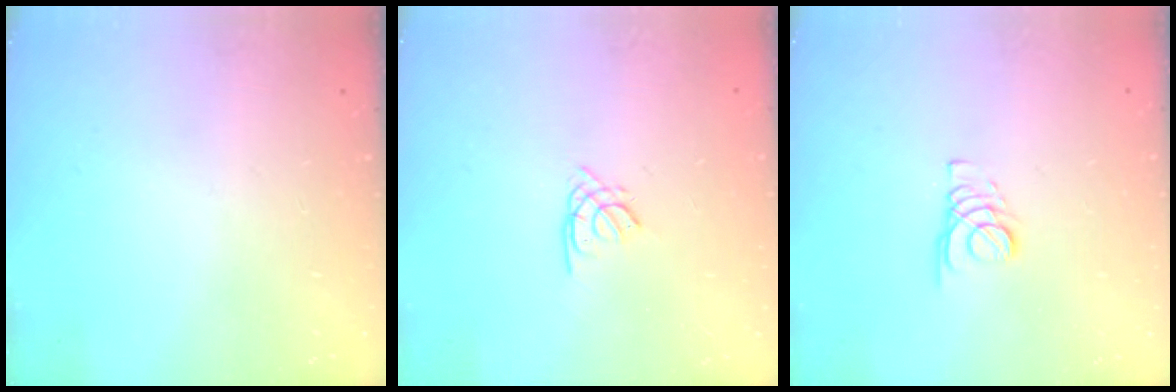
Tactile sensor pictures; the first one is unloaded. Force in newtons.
{"total": 1.3, "press": 1.3, "slide": 0.4}
{"total": 1.8, "press": 1.7, "slide": 0.1}